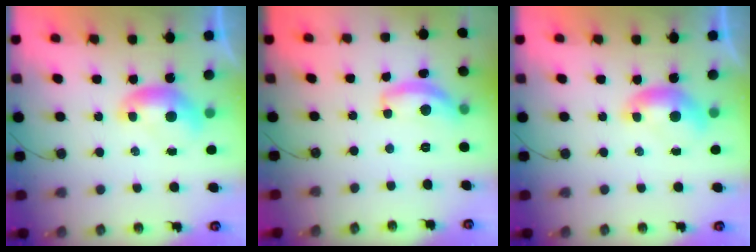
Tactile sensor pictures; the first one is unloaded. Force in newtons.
{"total": 7.7, "press": 7.7, "slide": 0.6}
{"total": 0.0}